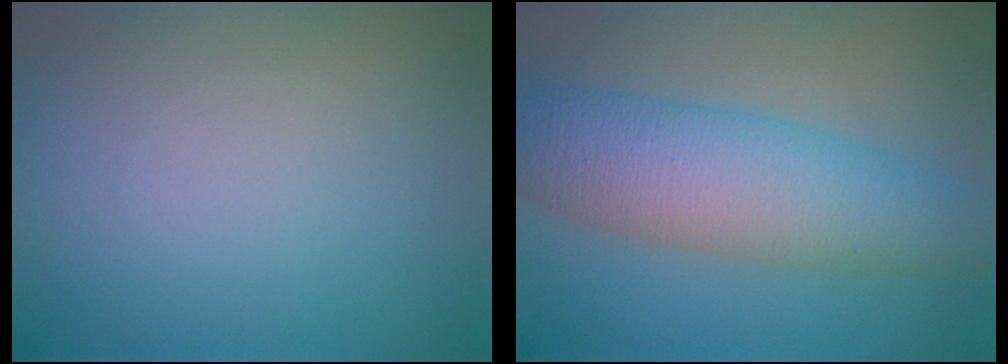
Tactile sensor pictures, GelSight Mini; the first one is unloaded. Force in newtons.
{"total": 7.7, "press": 7.7, "slide": 0.3}